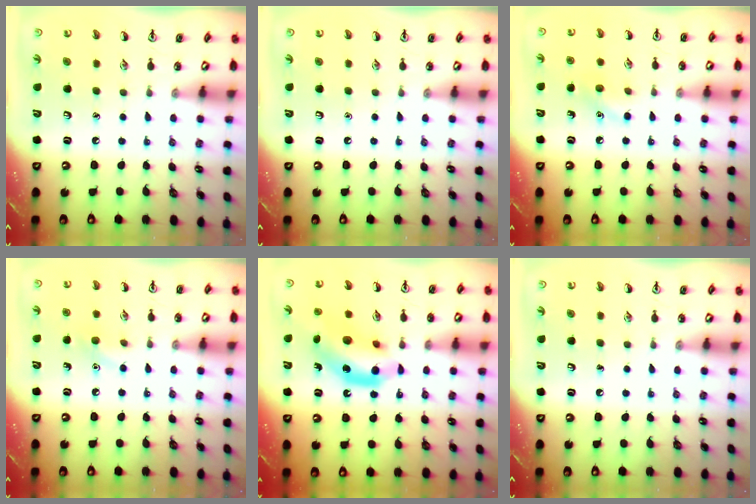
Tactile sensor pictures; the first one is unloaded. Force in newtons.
{"total": 0.0}
{"total": 6.3, "press": 6.1, "slide": 1.6}
{"total": 5.7, "press": 5.4, "slide": 1.7}
{"total": 12.2, "press": 11.7, "slide": 3.4}
{"total": 0.0}